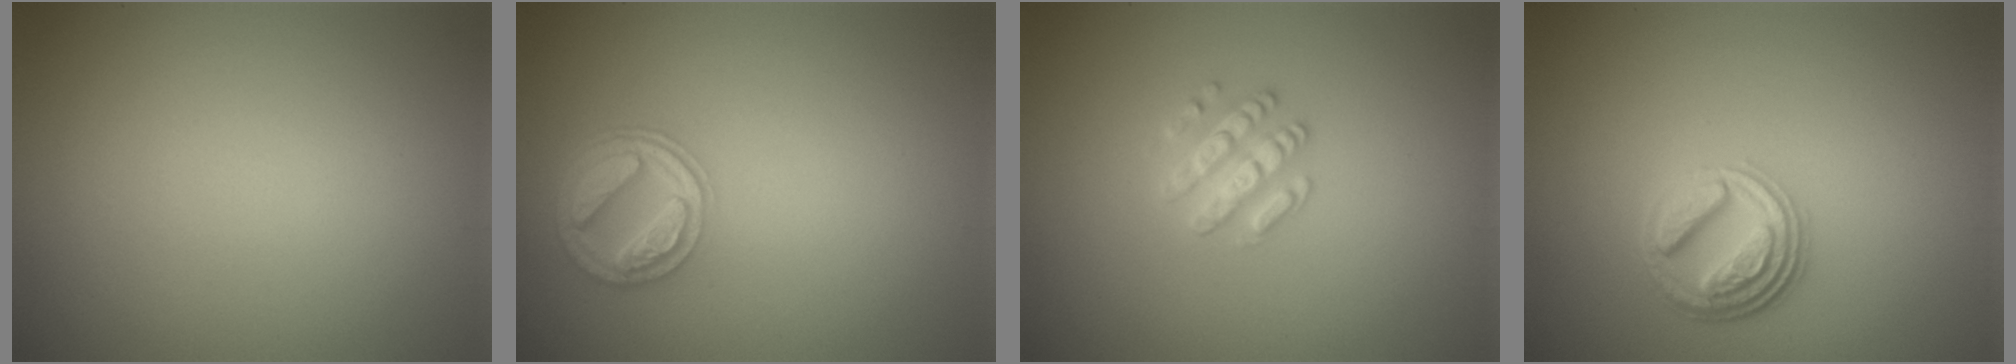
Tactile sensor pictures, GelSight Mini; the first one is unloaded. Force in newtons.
{"total": 4.2, "press": 3.4, "slide": 2.4}
{"total": 2.6, "press": 2.6, "slide": 0.3}
{"total": 4.5, "press": 3.4, "slide": 3.0}